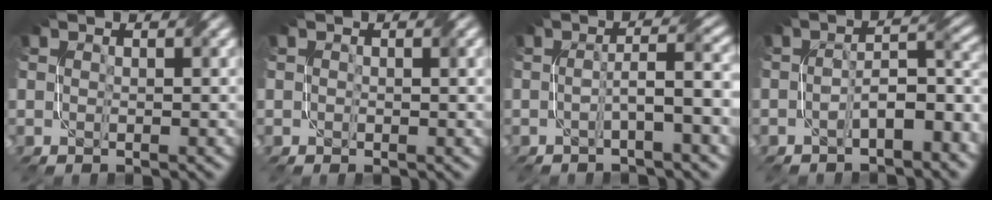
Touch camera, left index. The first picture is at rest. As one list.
[{"total": 0.9, "force": [0.1, 0.6, 0.7], "torque": [-0.007, 0.000, 0.001]}, {"total": 4.3, "force": [-0.9, 0.5, 4.2], "torque": [-0.068, 0.014, -0.022]}, {"total": 4.5, "force": [-2.1, 1.6, 3.6], "torque": [-0.061, 0.015, -0.037]}]